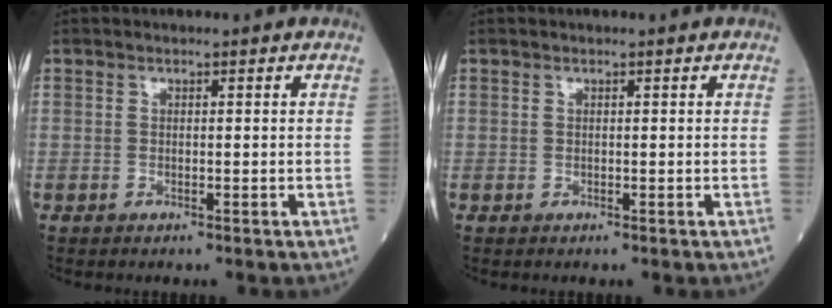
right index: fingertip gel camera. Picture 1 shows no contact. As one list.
[{"total": 0.0}]